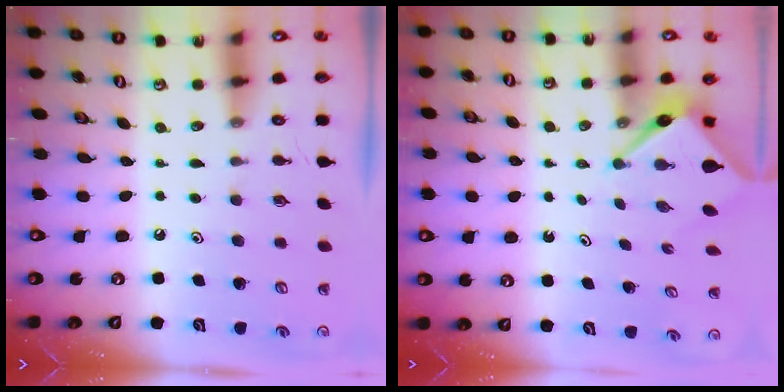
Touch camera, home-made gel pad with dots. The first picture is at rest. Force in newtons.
{"total": 3.9, "press": 3.9, "slide": 0.2}